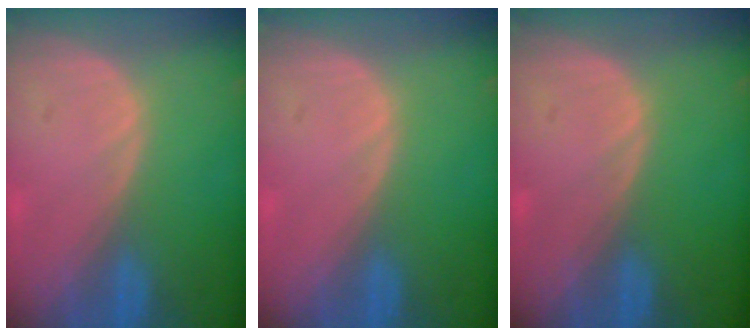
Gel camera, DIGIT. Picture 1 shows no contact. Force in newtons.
{"total": 0.0}
{"total": 0.0}